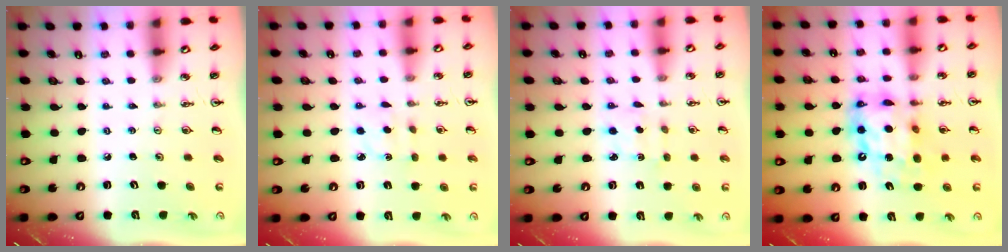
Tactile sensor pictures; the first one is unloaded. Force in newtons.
{"total": 2.7, "press": 2.6, "slide": 0.4}
{"total": 1.9, "press": 1.7, "slide": 0.8}
{"total": 13.5, "press": 13.4, "slide": 1.5}